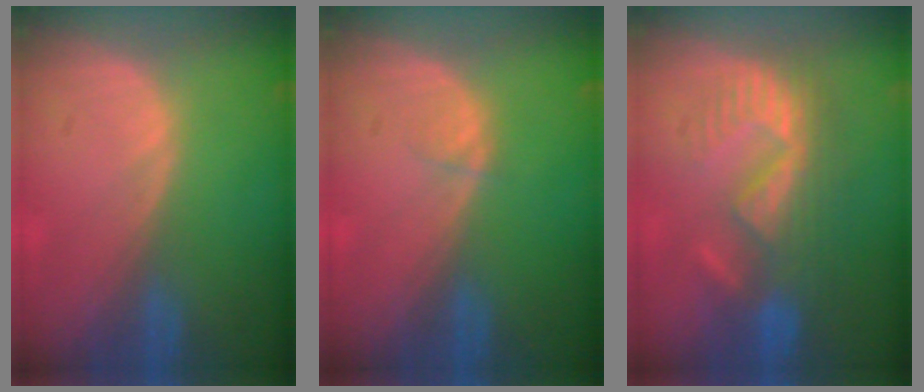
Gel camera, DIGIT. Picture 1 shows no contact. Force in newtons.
{"total": 0.8, "press": 0.8, "slide": 0.1}
{"total": 8.9, "press": 8.4, "slide": 3.0}